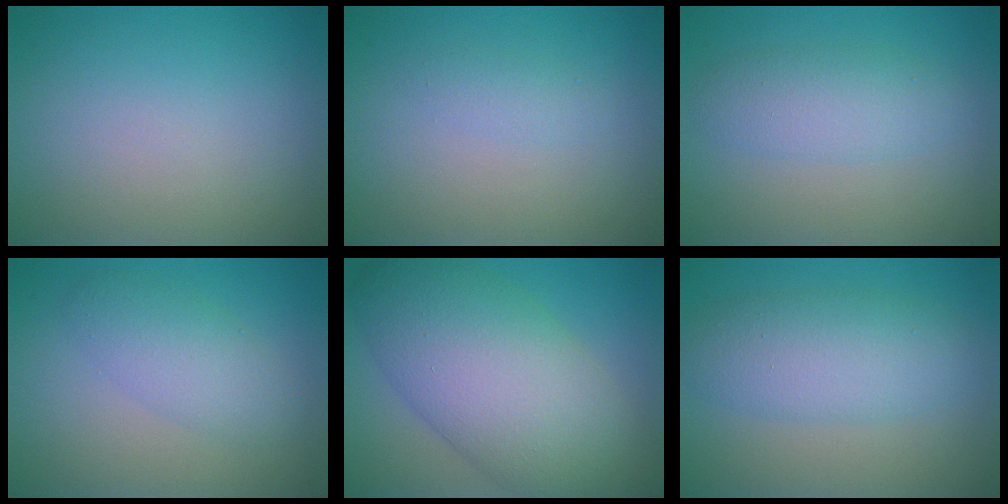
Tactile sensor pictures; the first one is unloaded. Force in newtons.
{"total": 1.1, "press": 1.1, "slide": 0.1}
{"total": 3.3, "press": 3.3, "slide": 0.1}
{"total": 3.2, "press": 3.2, "slide": 0.1}
{"total": 11.9, "press": 11.9, "slide": 0.3}
{"total": 5.2, "press": 5.2, "slide": 0.1}